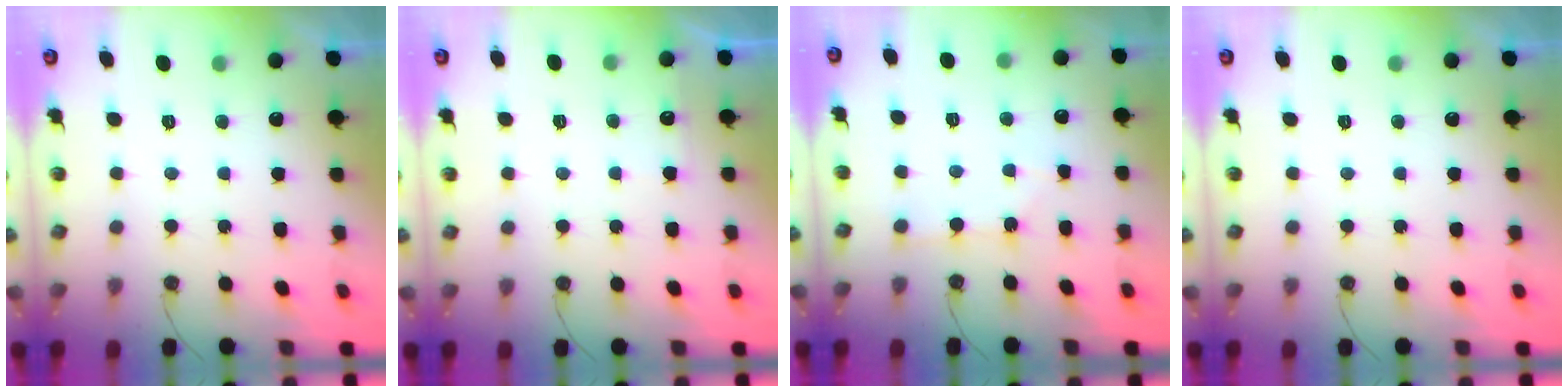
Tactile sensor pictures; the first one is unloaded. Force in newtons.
{"total": 4.3, "press": 4.2, "slide": 0.5}
{"total": 3.0, "press": 3.0, "slide": 0.4}
{"total": 0.0}